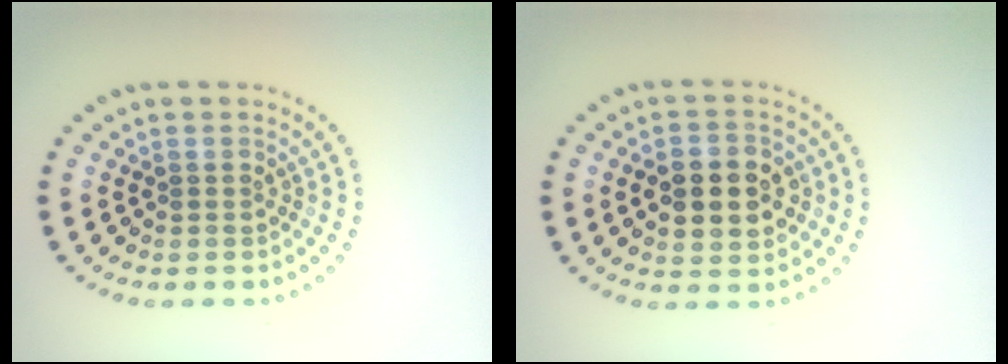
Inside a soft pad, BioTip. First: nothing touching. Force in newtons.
{"total": 5.1, "press": 5.1, "slide": 0.3}